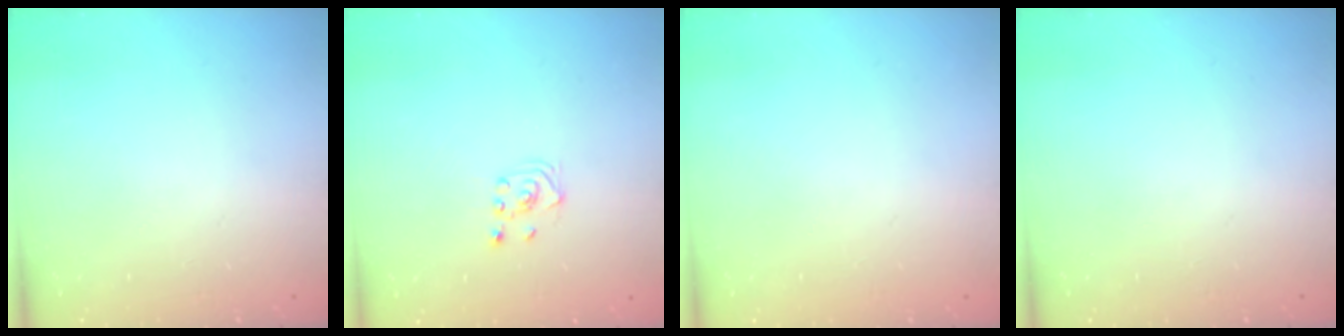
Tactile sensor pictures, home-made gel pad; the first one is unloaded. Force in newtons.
{"total": 2.3, "press": 2.2, "slide": 0.7}
{"total": 0.0}
{"total": 0.0}